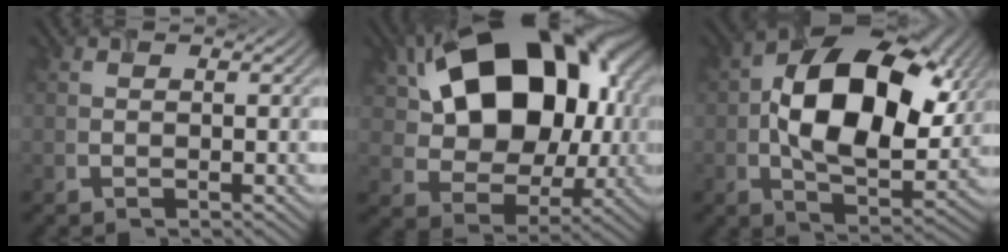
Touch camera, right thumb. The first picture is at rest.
{"total": 18.1, "force": [4.9, 12.3, 12.3], "torque": [-0.205, 0.007, 0.089]}
{"total": 16.4, "force": [2.3, 9.6, 13.0], "torque": [-0.229, 0.004, 0.041]}